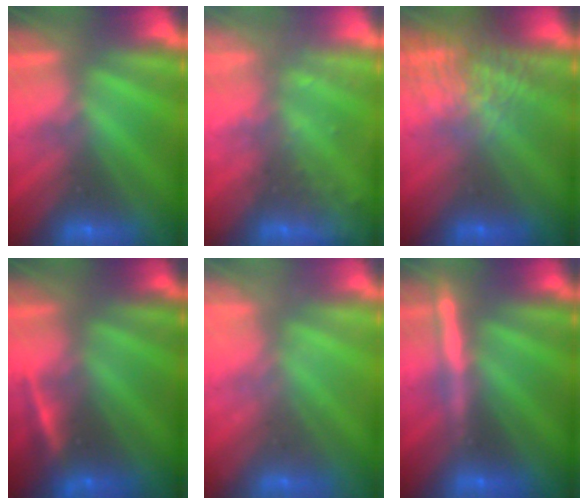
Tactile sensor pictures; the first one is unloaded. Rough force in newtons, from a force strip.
{"total": 2.2}
{"total": 5.8}
{"total": 5.3}
{"total": 2.1}
{"total": 3.9}